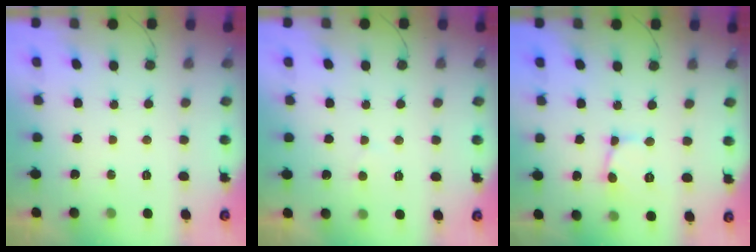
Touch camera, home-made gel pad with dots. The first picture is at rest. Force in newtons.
{"total": 3.2, "press": 3.2, "slide": 0.4}
{"total": 2.8, "press": 2.8, "slide": 0.3}